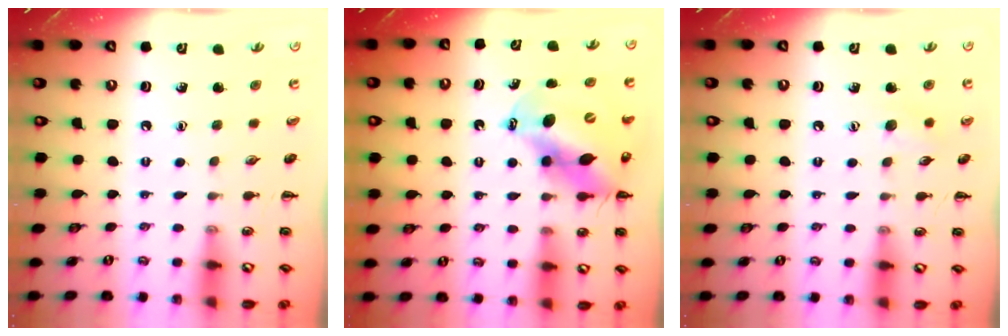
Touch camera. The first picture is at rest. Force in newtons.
{"total": 12.9, "press": 12.4, "slide": 3.5}
{"total": 6.1, "press": 5.9, "slide": 1.5}